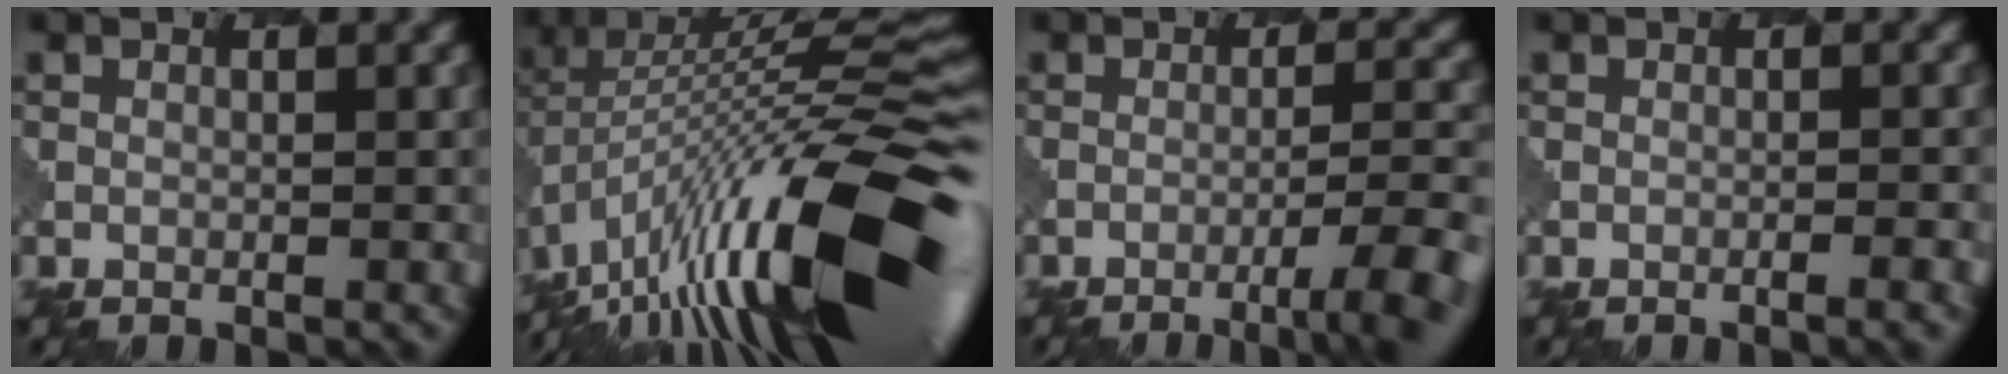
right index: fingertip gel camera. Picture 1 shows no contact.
{"total": 16.0, "force": [-6.0, 5.1, 13.9], "torque": [-0.222, 0.038, -0.130]}
{"total": 5.8, "force": [-3.5, 1.0, 4.5], "torque": [-0.066, 0.003, -0.053]}
{"total": 1.9, "force": [-0.9, 0.6, 1.5], "torque": [-0.007, 0.011, -0.020]}